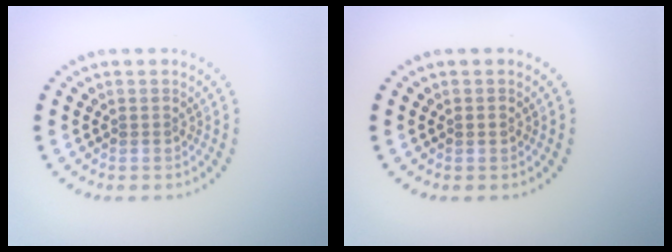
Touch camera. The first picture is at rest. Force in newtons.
{"total": 0.6, "press": 0.6, "slide": 0.1}